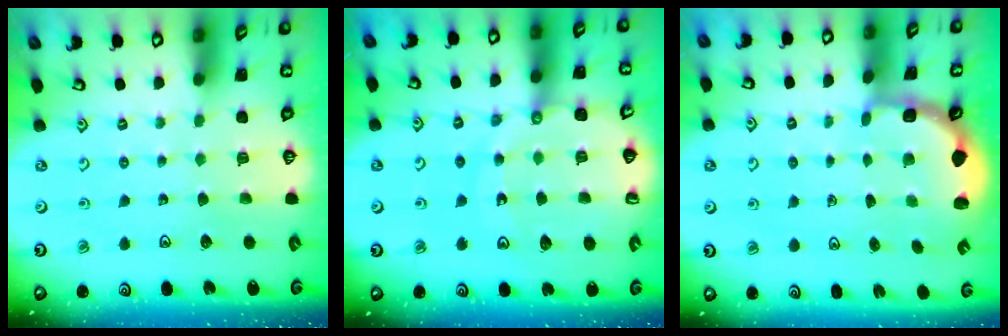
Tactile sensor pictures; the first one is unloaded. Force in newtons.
{"total": 14.1, "press": 14.0, "slide": 1.8}
{"total": 2.5, "press": 1.9, "slide": 1.6}